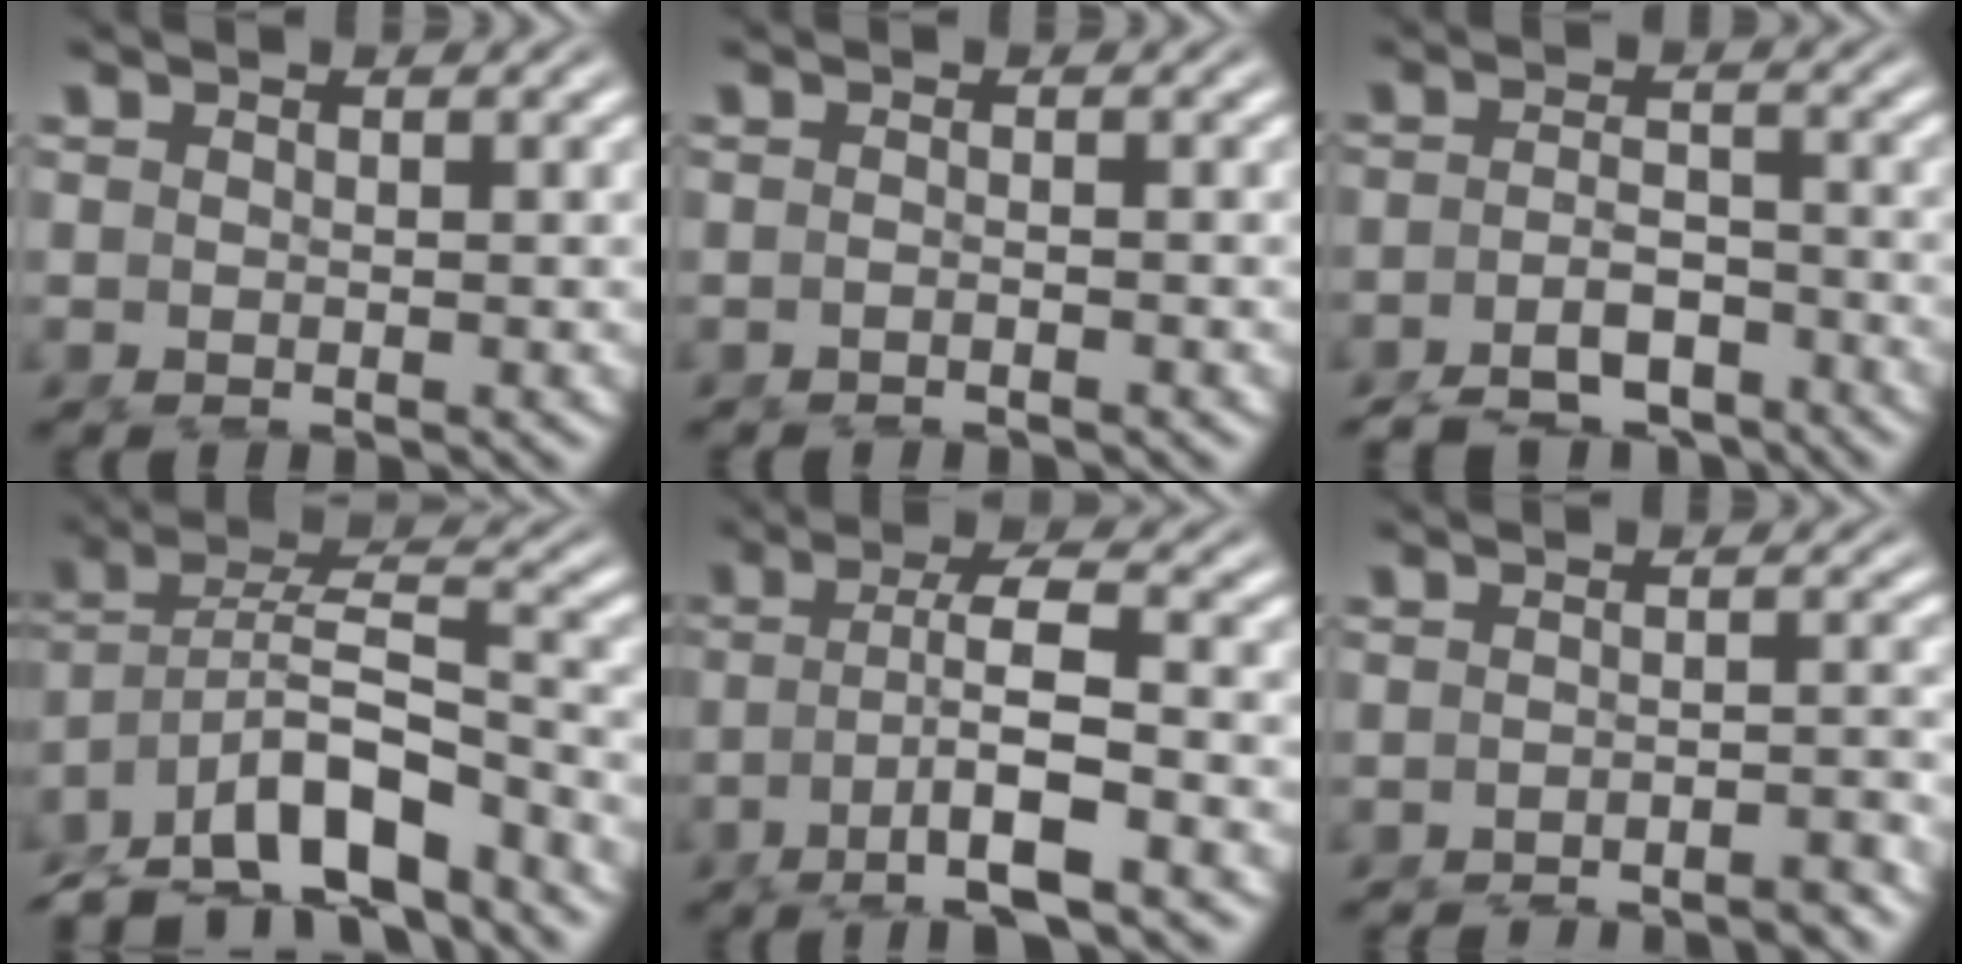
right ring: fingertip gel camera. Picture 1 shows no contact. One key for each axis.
{"total": 1.0, "fx": -0.8, "fy": -0.4, "fz": 0.2, "tx": -0.004, "ty": 0.009, "tz": -0.021}
{"total": 7.7, "fx": -6.8, "fy": 2.8, "fz": 2.4, "tx": -0.020, "ty": -0.013, "tz": -0.105}
{"total": 8.7, "fx": -3.8, "fy": 5.9, "fz": 5.1, "tx": -0.096, "ty": -0.016, "tz": -0.061}
{"total": 5.0, "fx": -1.4, "fy": 0.8, "fz": 4.7, "tx": -0.081, "ty": -0.012, "tz": -0.016}
{"total": 3.5, "fx": -3.5, "fy": -0.1, "fz": 0.6, "tx": -0.001, "ty": 0.001, "tz": -0.057}